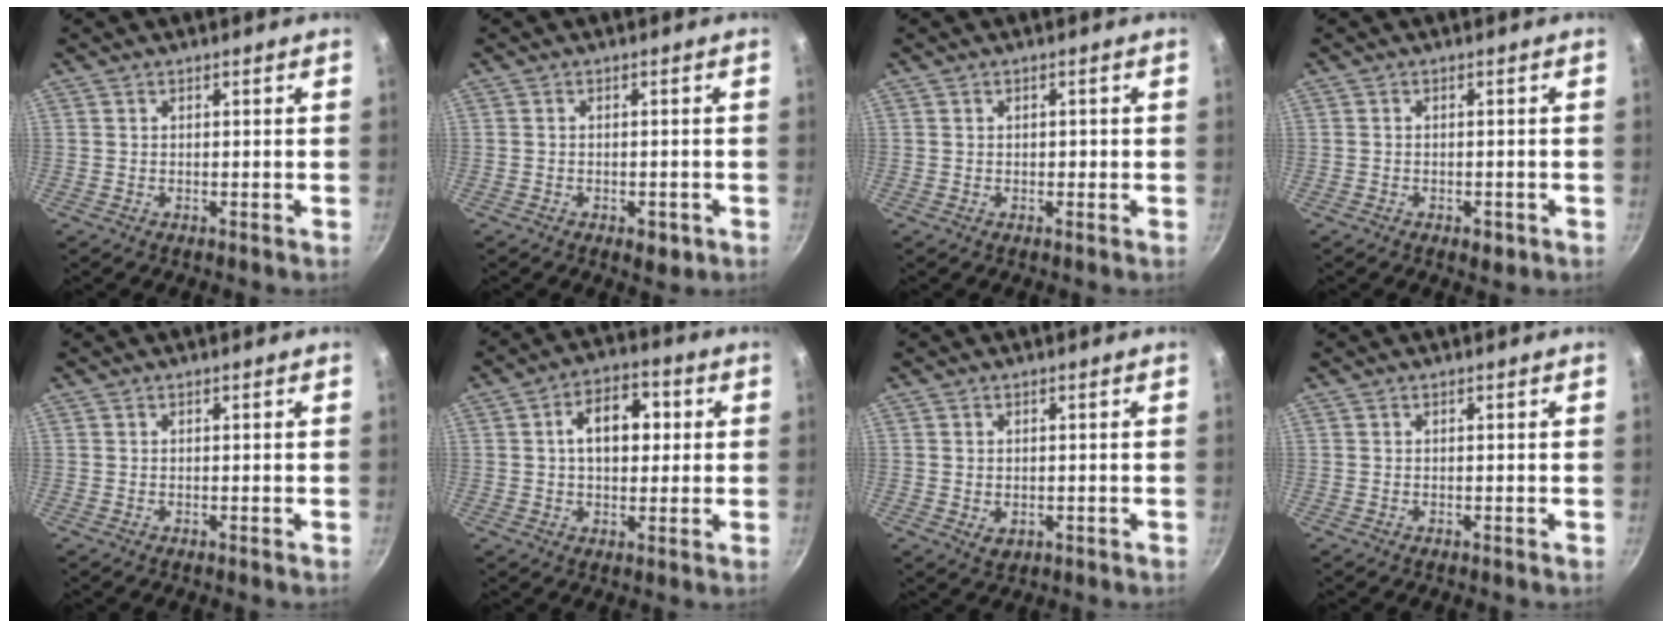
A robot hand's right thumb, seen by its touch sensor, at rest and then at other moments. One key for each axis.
{"total": 3.3, "fx": -1.5, "fy": 1.9, "fz": 2.3, "tx": -0.026, "ty": 0.006, "tz": -0.015}
{"total": 0.9, "fx": 0.0, "fy": 0.7, "fz": 0.6, "tx": -0.004, "ty": 0.005, "tz": 0.001}
{"total": 2.5, "fx": -1.2, "fy": 1.4, "fz": 1.6, "tx": -0.023, "ty": 0.005, "tz": -0.013}
{"total": 0.0}
{"total": 10.1, "fx": 1.6, "fy": 6.6, "fz": 7.5, "tx": -0.082, "ty": 0.015, "tz": 0.015}
{"total": 2.5, "fx": -0.1, "fy": 2.0, "fz": 1.5, "tx": -0.024, "ty": -0.005, "tz": 0.002}
{"total": 0.0}